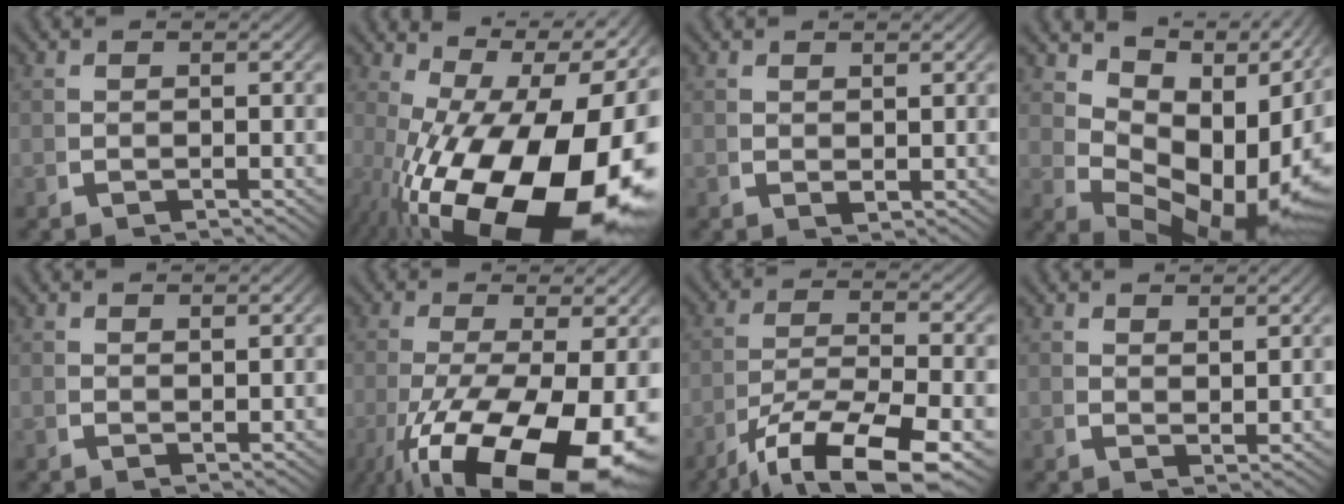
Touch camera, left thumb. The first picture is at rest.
{"total": 21.7, "force": [-1.6, 13.0, 17.3], "torque": [-0.297, -0.088, 0.026]}
{"total": 1.0, "force": [1.0, 0.3, 0.2], "torque": [-0.004, -0.004, 0.020]}
{"total": 15.7, "force": [2.2, 10.3, 11.6], "torque": [-0.175, -0.030, 0.050]}
{"total": 1.2, "force": [1.2, 0.0, -0.2], "torque": [0.003, -0.004, 0.023]}
{"total": 13.9, "force": [-3.9, 7.5, 11.0], "torque": [-0.212, -0.064, -0.020]}
{"total": 9.0, "force": [-3.1, 4.2, 7.3], "torque": [-0.146, -0.041, -0.027]}
{"total": 2.1, "force": [2.1, 0.0, -0.1], "torque": [0.004, -0.007, 0.044]}